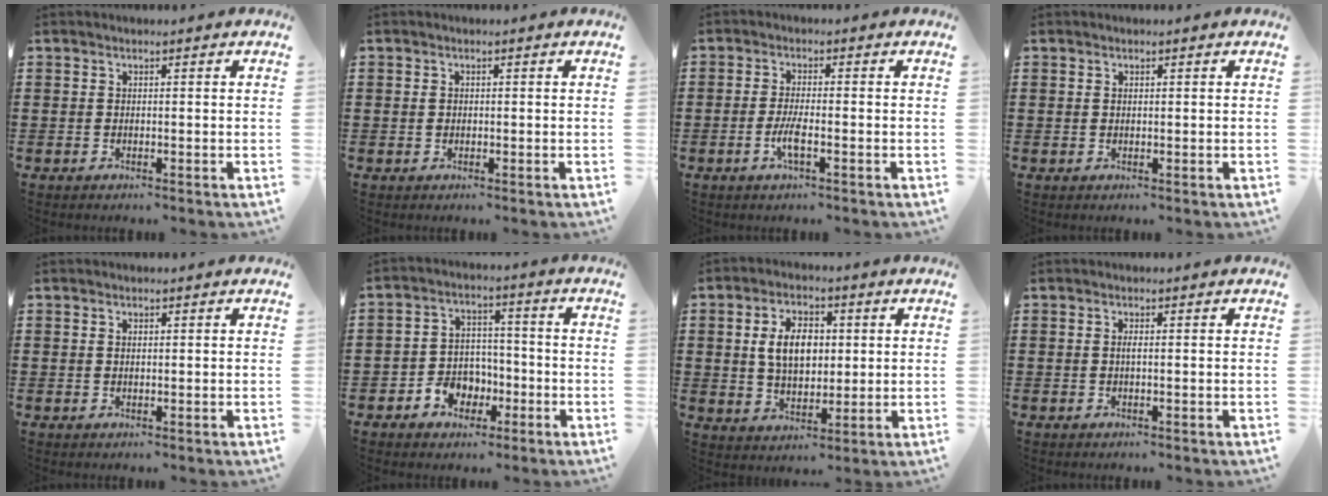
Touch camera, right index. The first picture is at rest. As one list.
[{"total": 0.8, "force": [0.1, 0.6, 0.6], "torque": [-0.015, 0.001, 0.002]}, {"total": 3.5, "force": [-1.3, 0.5, 3.2], "torque": [-0.069, -0.007, -0.027]}, {"total": 0.5, "force": [0.2, 0.3, 0.4], "torque": [-0.009, 0.001, 0.004]}, {"total": 0.8, "force": [0.2, 0.4, 0.6], "torque": [-0.014, 0.002, 0.004]}, {"total": 5.2, "force": [-2.3, 4.4, 1.7], "torque": [-0.039, 0.016, -0.042]}, {"total": 7.3, "force": [1.2, 4.6, 5.6], "torque": [-0.118, 0.006, 0.011]}, {"total": 0.9, "force": [0.0, 0.2, 0.9], "torque": [-0.018, -0.001, 0.000]}]